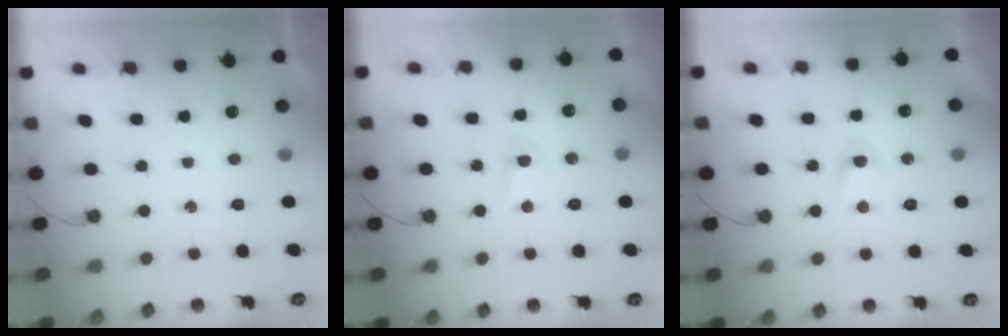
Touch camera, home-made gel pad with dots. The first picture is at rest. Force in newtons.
{"total": 3.3, "press": 3.3, "slide": 0.5}
{"total": 2.7, "press": 2.6, "slide": 0.4}